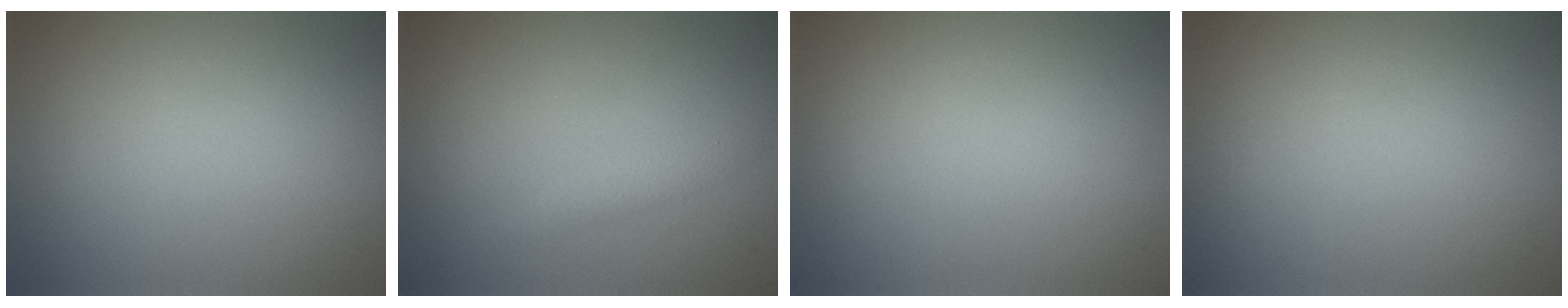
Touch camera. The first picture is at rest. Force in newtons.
{"total": 1.0, "press": 1.0, "slide": 0.0}
{"total": 0.0}
{"total": 0.0}